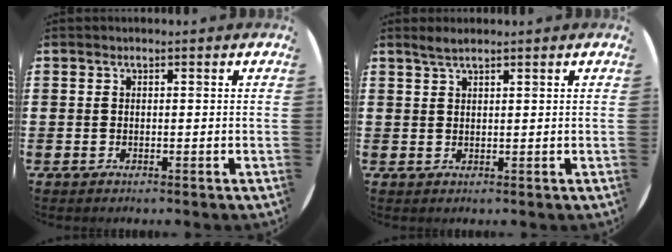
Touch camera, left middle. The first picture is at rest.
{"total": 1.7, "force": [1.5, 0.1, 0.9], "torque": [-0.018, 0.003, 0.027]}